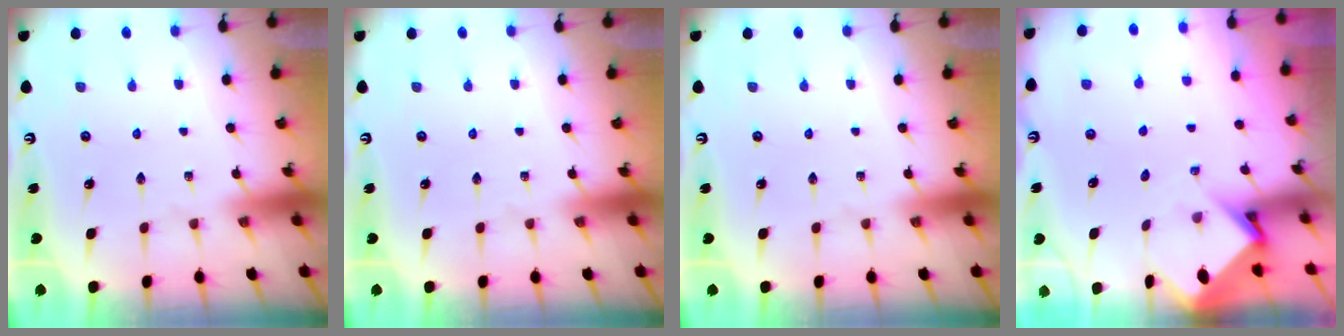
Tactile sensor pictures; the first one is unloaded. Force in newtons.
{"total": 0.0}
{"total": 0.0}
{"total": 3.4, "press": 3.3, "slide": 0.2}